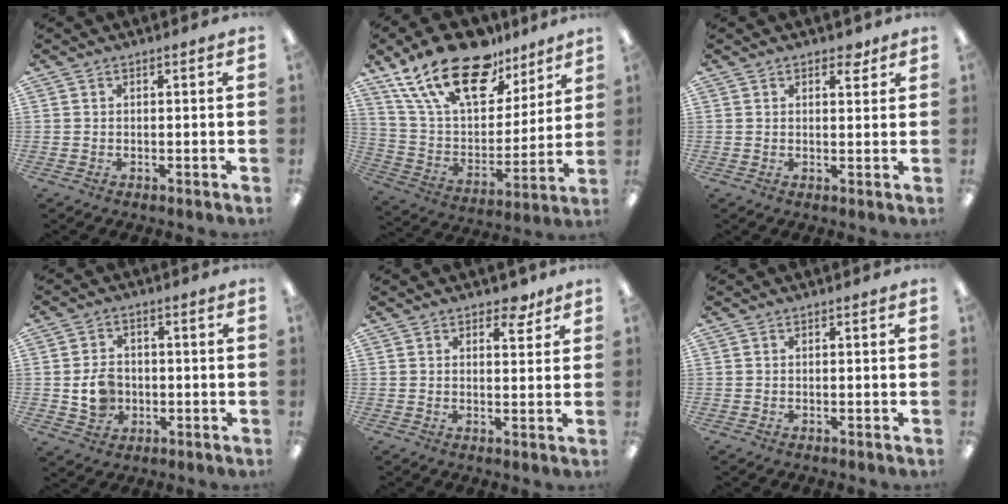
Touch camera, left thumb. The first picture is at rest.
{"total": 23.2, "force": [15.7, 11.2, 12.9], "torque": [-0.242, -0.090, 0.281]}
{"total": 3.2, "force": [2.2, 1.7, 1.5], "torque": [-0.008, -0.006, 0.035]}
{"total": 7.1, "force": [-0.8, 5.9, 3.9], "torque": [-0.070, 0.007, -0.013]}
{"total": 5.0, "force": [3.6, 2.5, 2.5], "torque": [-0.015, -0.015, 0.057]}
{"total": 0.0}